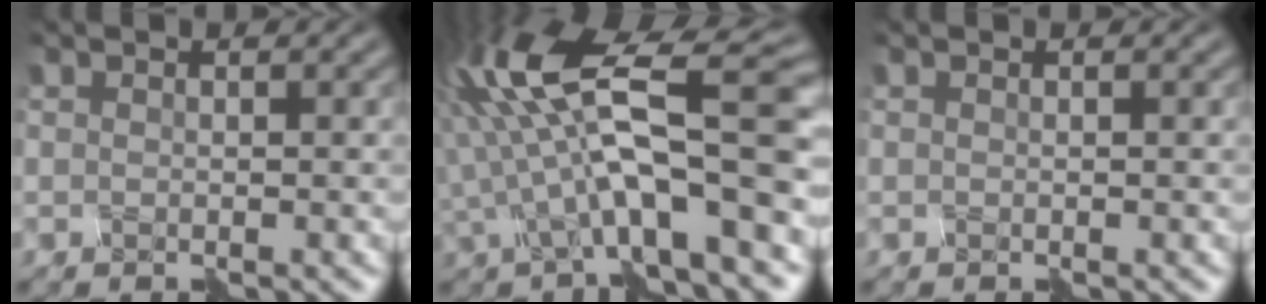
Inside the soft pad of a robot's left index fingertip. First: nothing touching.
{"total": 12.3, "force": [-0.7, 3.6, 11.7], "torque": [-0.204, 0.036, -0.017]}
{"total": 0.0}